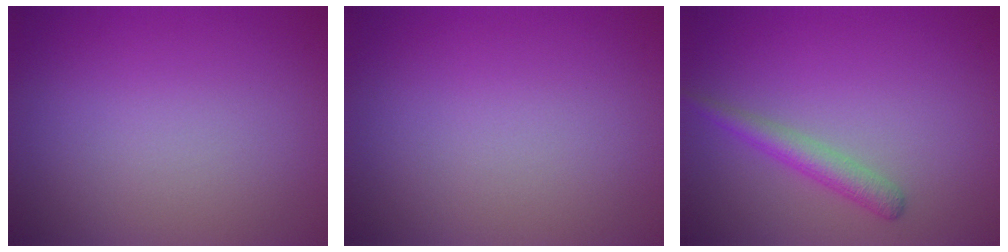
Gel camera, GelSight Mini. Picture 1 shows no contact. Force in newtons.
{"total": 0.0}
{"total": 2.3, "press": 2.3, "slide": 0.0}